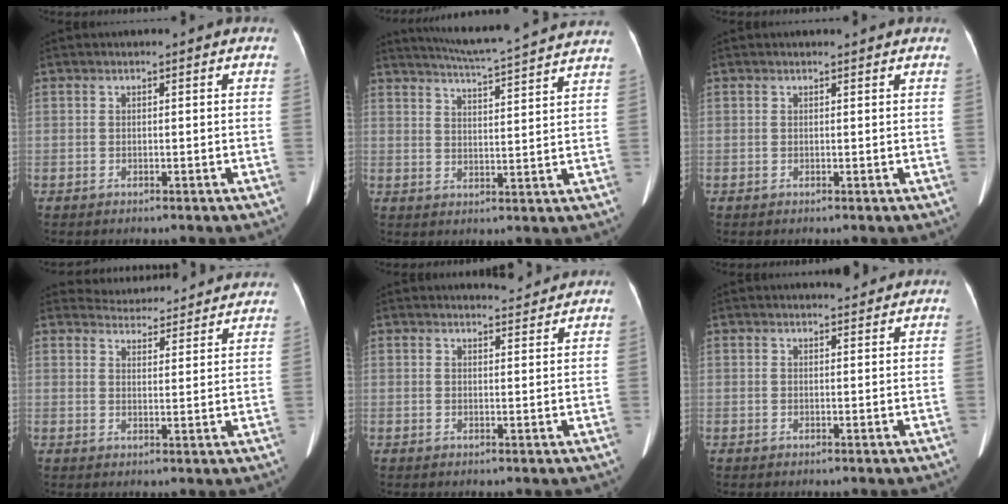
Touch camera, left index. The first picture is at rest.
{"total": 19.0, "force": [17.8, -0.5, 6.8], "torque": [-0.118, -0.015, 0.228]}
{"total": 1.5, "force": [1.4, 0.1, 0.3], "torque": [-0.010, 0.004, 0.015]}
{"total": 13.0, "force": [12.6, 2.7, 1.6], "torque": [-0.004, 0.011, 0.144]}
{"total": 2.9, "force": [2.9, 0.2, 0.0], "torque": [-0.007, -0.004, 0.037]}
{"total": 2.1, "force": [2.0, 0.4, 0.5], "torque": [-0.009, 0.000, 0.026]}